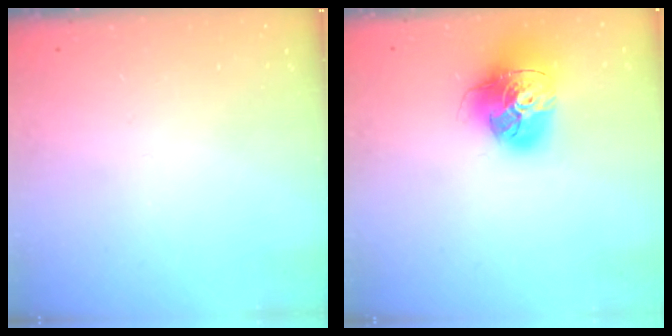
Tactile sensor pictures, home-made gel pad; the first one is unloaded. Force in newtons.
{"total": 18.6, "press": 18.5, "slide": 1.9}